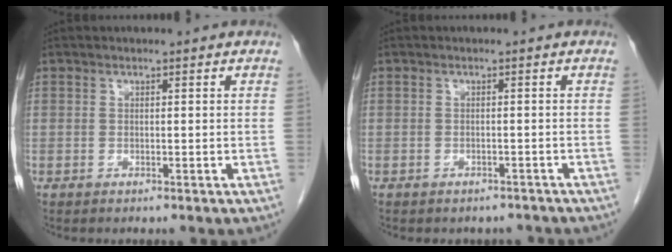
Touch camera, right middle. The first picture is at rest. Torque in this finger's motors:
{"motor_torque": [0.03, -0.02, 0.01, 0.01]}